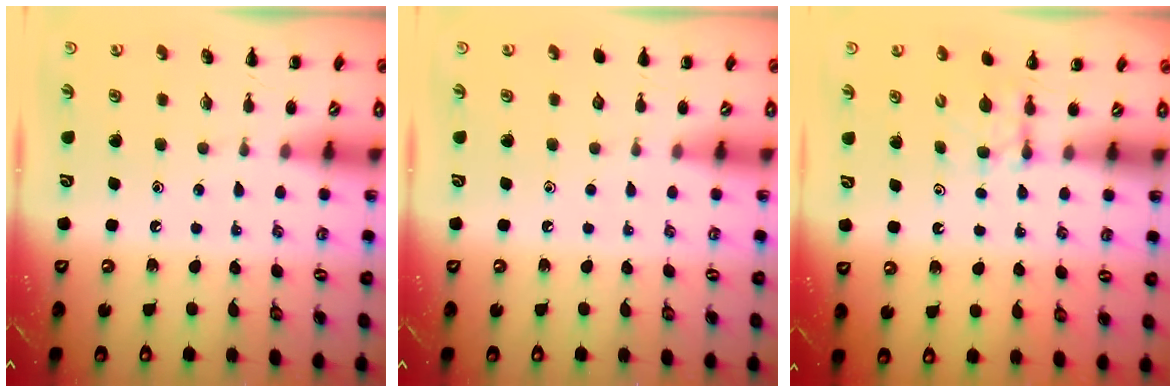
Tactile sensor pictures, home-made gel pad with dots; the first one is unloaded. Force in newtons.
{"total": 0.0}
{"total": 4.5, "press": 4.3, "slide": 1.3}